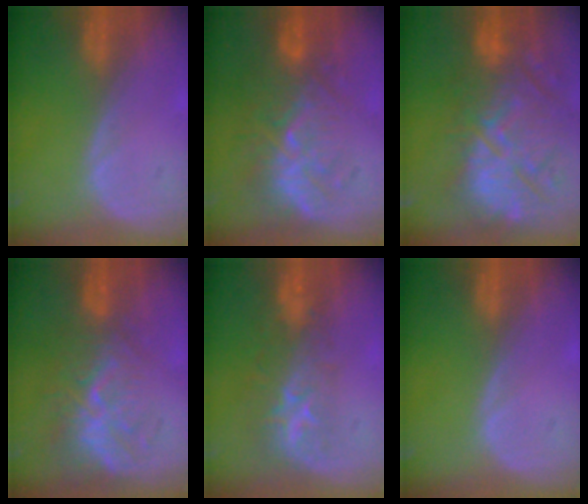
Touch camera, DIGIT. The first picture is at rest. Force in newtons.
{"total": 9.5, "press": 9.1, "slide": 2.7}
{"total": 13.8, "press": 12.6, "slide": 5.6}
{"total": 10.0, "press": 8.7, "slide": 5.1}
{"total": 8.8, "press": 7.2, "slide": 4.9}
{"total": 0.0}